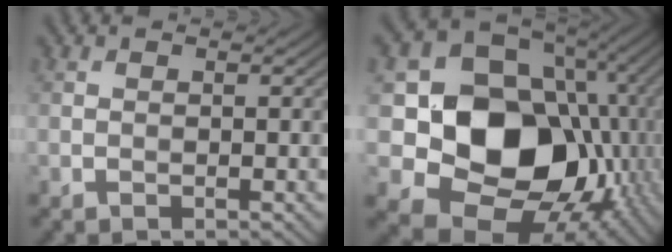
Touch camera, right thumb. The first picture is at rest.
{"total": 18.0, "force": [-0.5, 14.5, 10.7], "torque": [-0.193, -0.036, -0.003]}